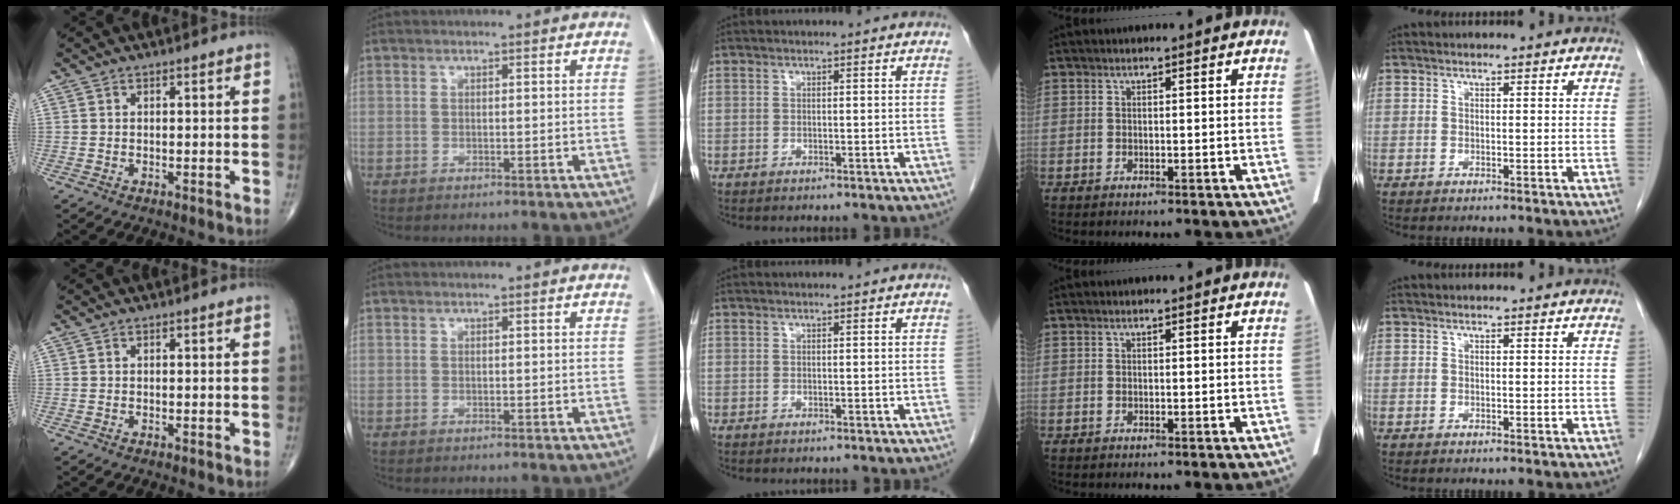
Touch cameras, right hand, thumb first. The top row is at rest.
{}